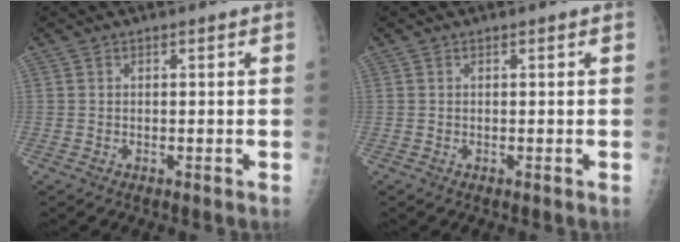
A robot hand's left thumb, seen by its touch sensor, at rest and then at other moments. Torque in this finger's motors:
{"motor_torque": [-0.12, 0.12, -0.02, -0.02, 0.00]}